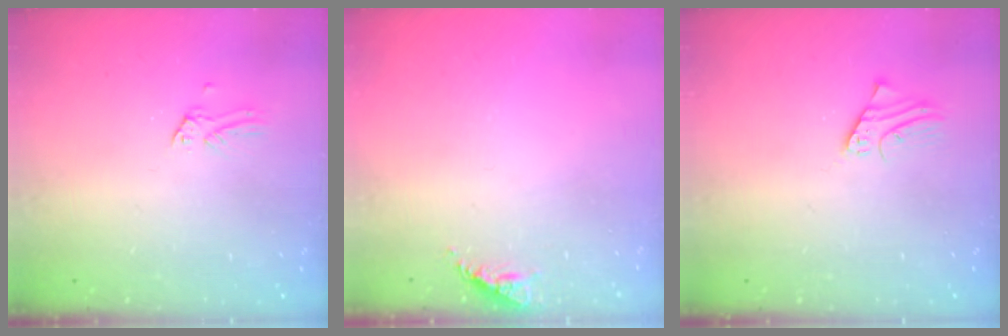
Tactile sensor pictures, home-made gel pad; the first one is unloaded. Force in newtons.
{"total": 6.0, "press": 5.9, "slide": 0.6}
{"total": 1.8, "press": 1.7, "slide": 0.1}